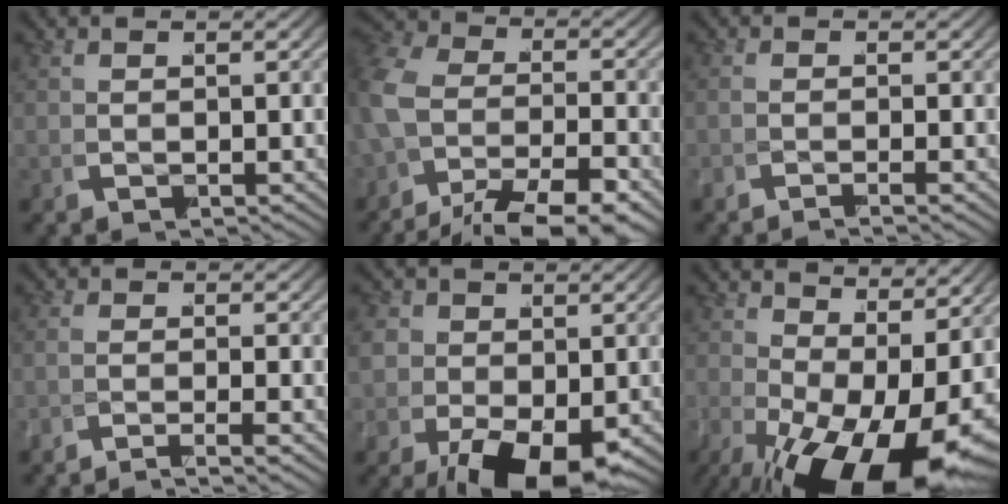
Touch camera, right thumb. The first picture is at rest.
{"total": 7.5, "force": [-3.8, 4.5, 4.6], "torque": [-0.073, -0.022, -0.056]}
{"total": 0.8, "force": [-0.7, -0.5, 0.1], "torque": [-0.004, 0.006, -0.019]}
{"total": 2.2, "force": [-2.0, -0.8, 0.5], "torque": [-0.009, 0.001, -0.039]}
{"total": 7.0, "force": [-1.7, 4.9, 4.7], "torque": [-0.097, -0.044, -0.010]}
{"total": 11.7, "force": [-2.4, 6.1, 9.6], "torque": [-0.146, -0.050, -0.009]}